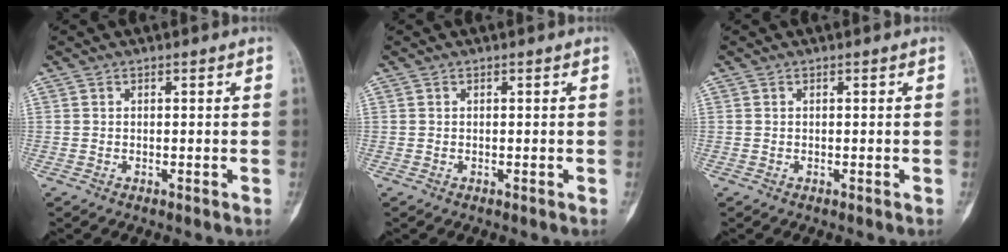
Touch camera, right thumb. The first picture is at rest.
{"total": 0.0}
{"total": 0.0}